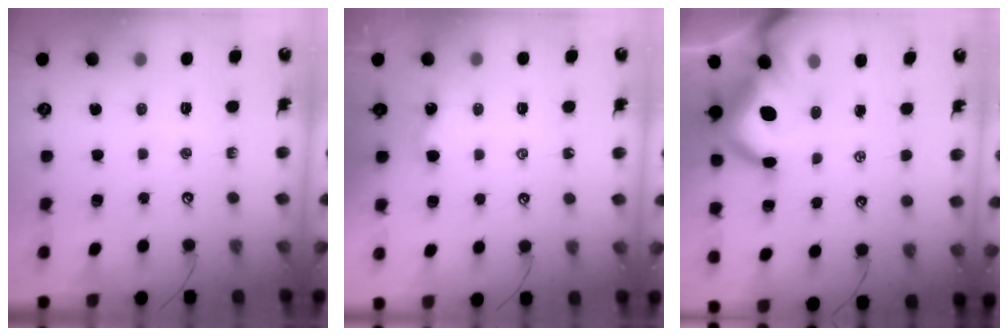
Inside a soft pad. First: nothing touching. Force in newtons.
{"total": 1.7, "press": 1.6, "slide": 0.3}
{"total": 15.5, "press": 15.3, "slide": 2.3}